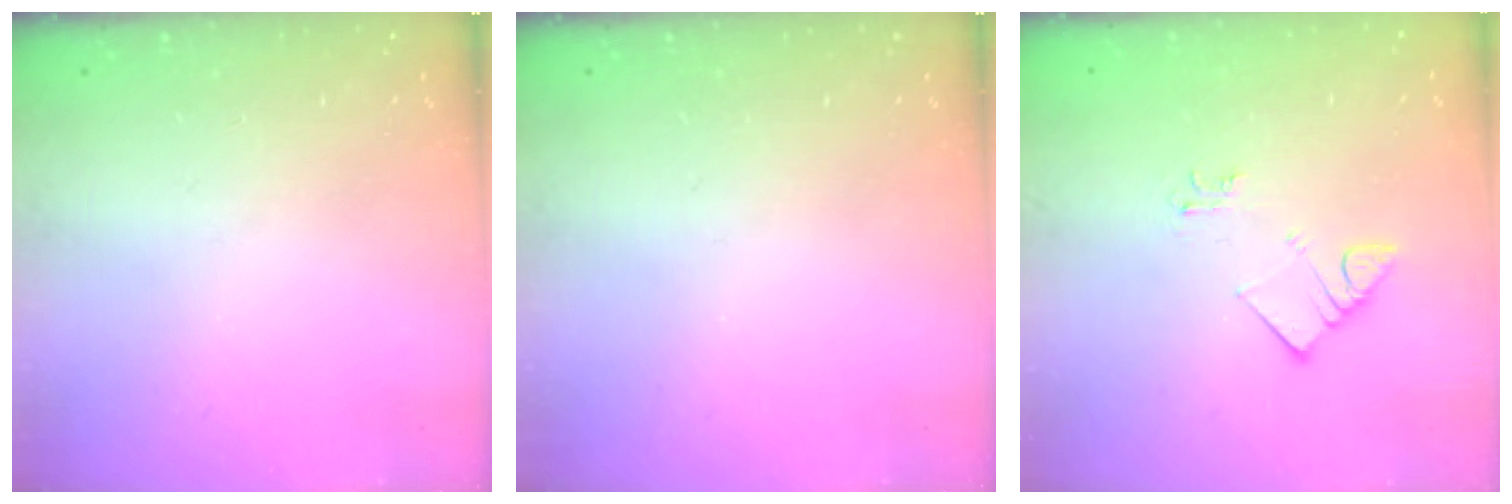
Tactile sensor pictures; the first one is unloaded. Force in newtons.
{"total": 0.0}
{"total": 3.3, "press": 3.3, "slide": 0.3}